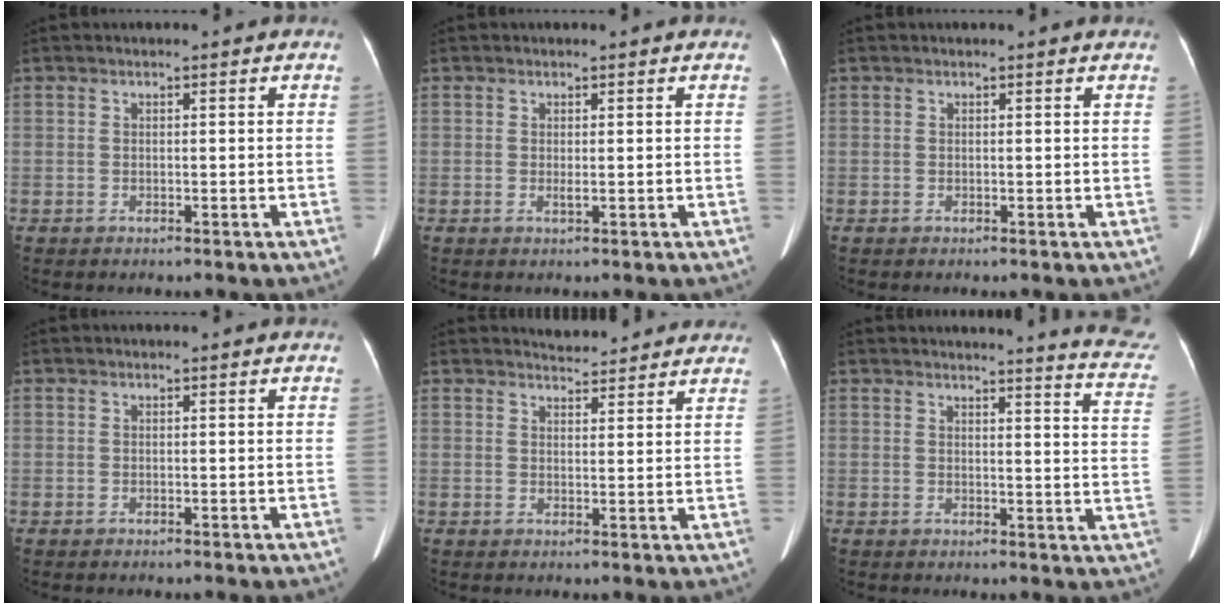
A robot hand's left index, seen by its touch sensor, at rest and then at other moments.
{"total": 0.6, "force": [0.1, 0.0, 0.6], "torque": [-0.017, -0.003, 0.003]}
{"total": 1.2, "force": [1.1, 0.2, 0.2], "torque": [-0.012, 0.006, 0.008]}
{"total": 0.0}
{"total": 5.6, "force": [5.4, 1.2, 0.7], "torque": [-0.008, 0.010, 0.058]}
{"total": 12.1, "force": [11.8, -0.2, 2.7], "torque": [-0.014, -0.101, 0.097]}